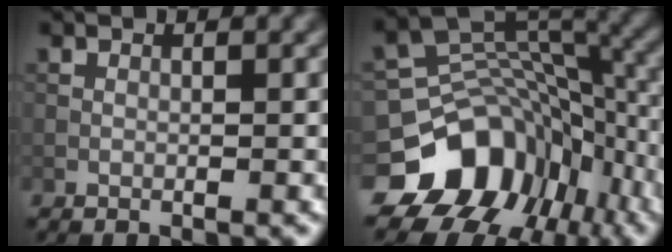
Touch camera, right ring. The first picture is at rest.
{"total": 12.0, "force": [-5.9, 9.0, 5.5], "torque": [-0.099, -0.002, -0.099]}